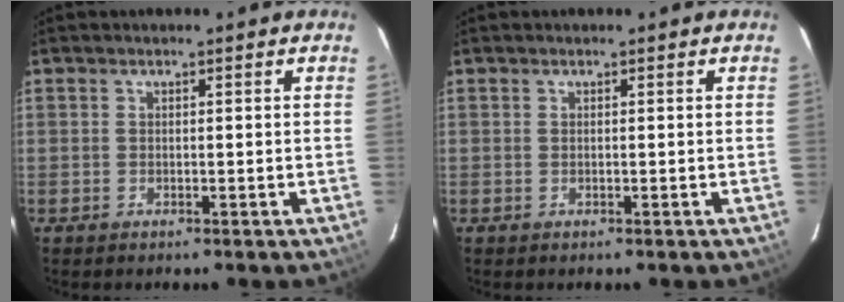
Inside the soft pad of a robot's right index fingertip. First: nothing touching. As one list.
[{"total": 0.0}]